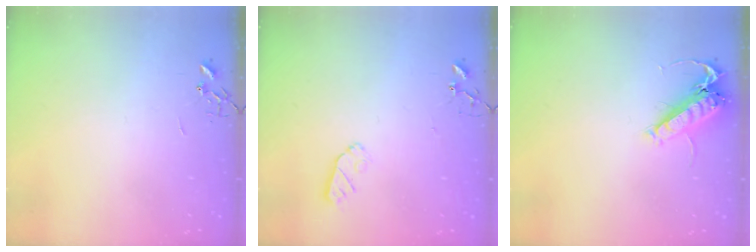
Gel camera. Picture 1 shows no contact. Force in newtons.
{"total": 4.9, "press": 4.8, "slide": 0.6}
{"total": 14.1, "press": 14.0, "slide": 1.8}